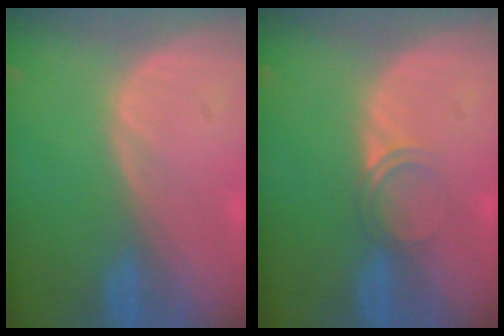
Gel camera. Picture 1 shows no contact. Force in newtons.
{"total": 2.1, "press": 1.8, "slide": 1.1}